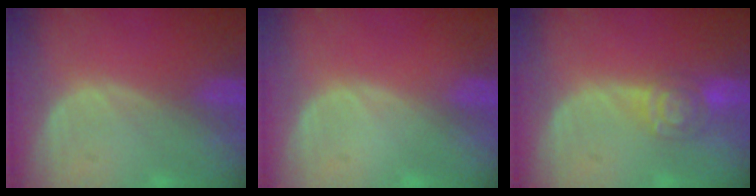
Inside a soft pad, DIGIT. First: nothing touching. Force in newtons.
{"total": 0.0}
{"total": 4.6, "press": 4.5, "slide": 0.9}